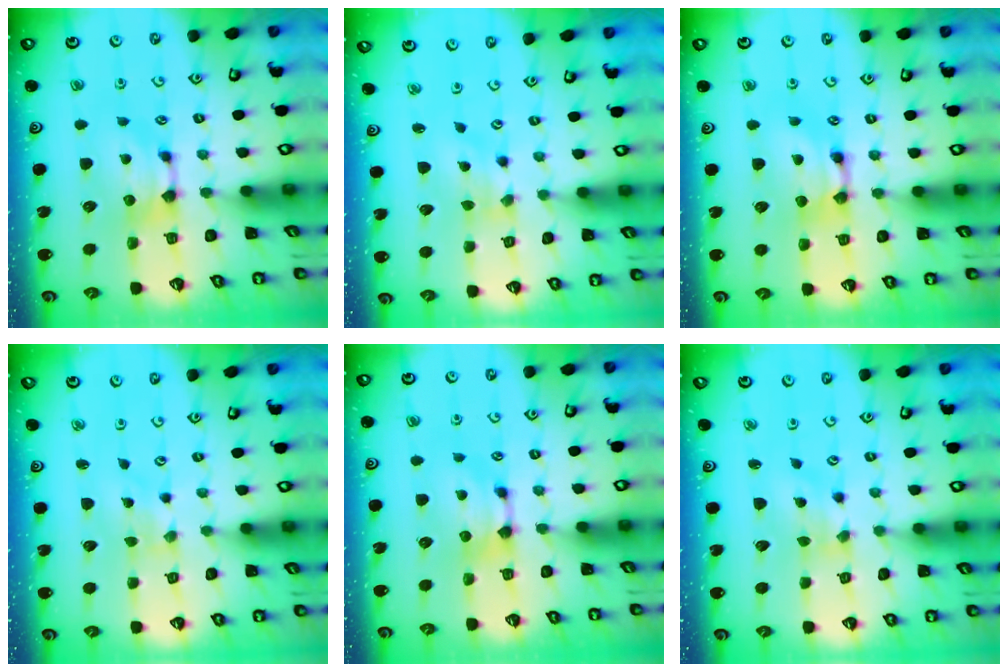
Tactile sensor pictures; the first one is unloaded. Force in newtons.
{"total": 1.7, "press": 1.3, "slide": 1.0}
{"total": 2.0, "press": 2.0, "slide": 0.1}
{"total": 5.0, "press": 4.9, "slide": 0.7}
{"total": 0.0}
{"total": 1.7, "press": 1.3, "slide": 1.0}